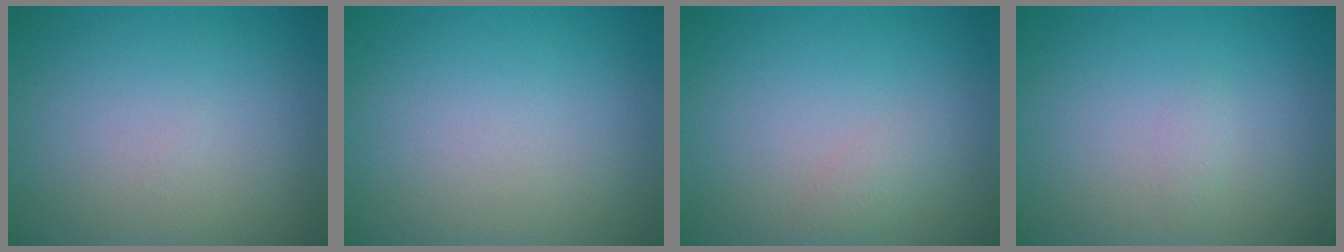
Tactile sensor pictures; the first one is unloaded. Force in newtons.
{"total": 0.0}
{"total": 1.0, "press": 1.0, "slide": 0.1}
{"total": 0.5, "press": 0.5, "slide": 0.0}